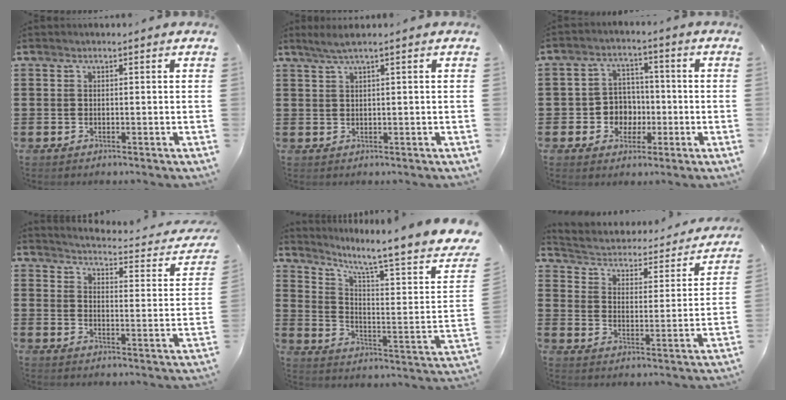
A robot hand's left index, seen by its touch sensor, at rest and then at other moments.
{"total": 1.9, "force": [1.0, -0.2, 1.6], "torque": [-0.029, -0.001, 0.018]}
{"total": 5.0, "force": [-1.2, 4.7, 1.4], "torque": [-0.041, 0.015, -0.023]}
{"total": 3.0, "force": [2.9, -0.3, 0.8], "torque": [-0.028, -0.033, 0.038]}
{"total": 6.9, "force": [5.6, -0.4, 4.1], "torque": [-0.091, -0.059, 0.082]}
{"total": 2.1, "force": [1.8, 0.9, 0.6], "torque": [-0.027, -0.021, 0.019]}